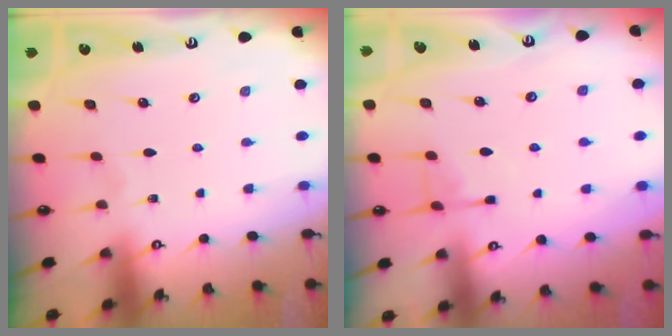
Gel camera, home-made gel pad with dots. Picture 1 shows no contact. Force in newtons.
{"total": 4.2, "press": 4.1, "slide": 0.9}